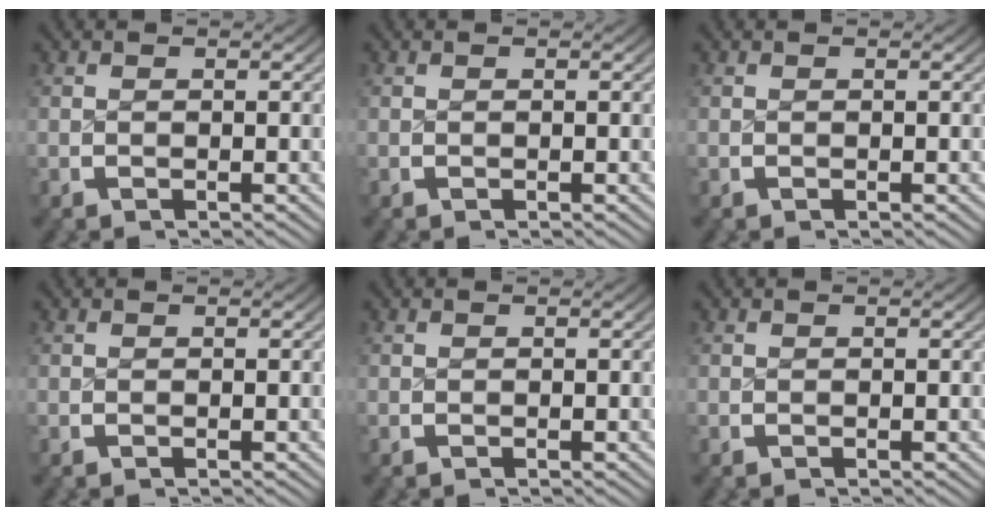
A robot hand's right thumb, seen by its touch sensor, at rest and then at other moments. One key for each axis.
{"total": 0.0}
{"total": 0.0}
{"total": 0.0}
{"total": 0.0}
{"total": 0.0}